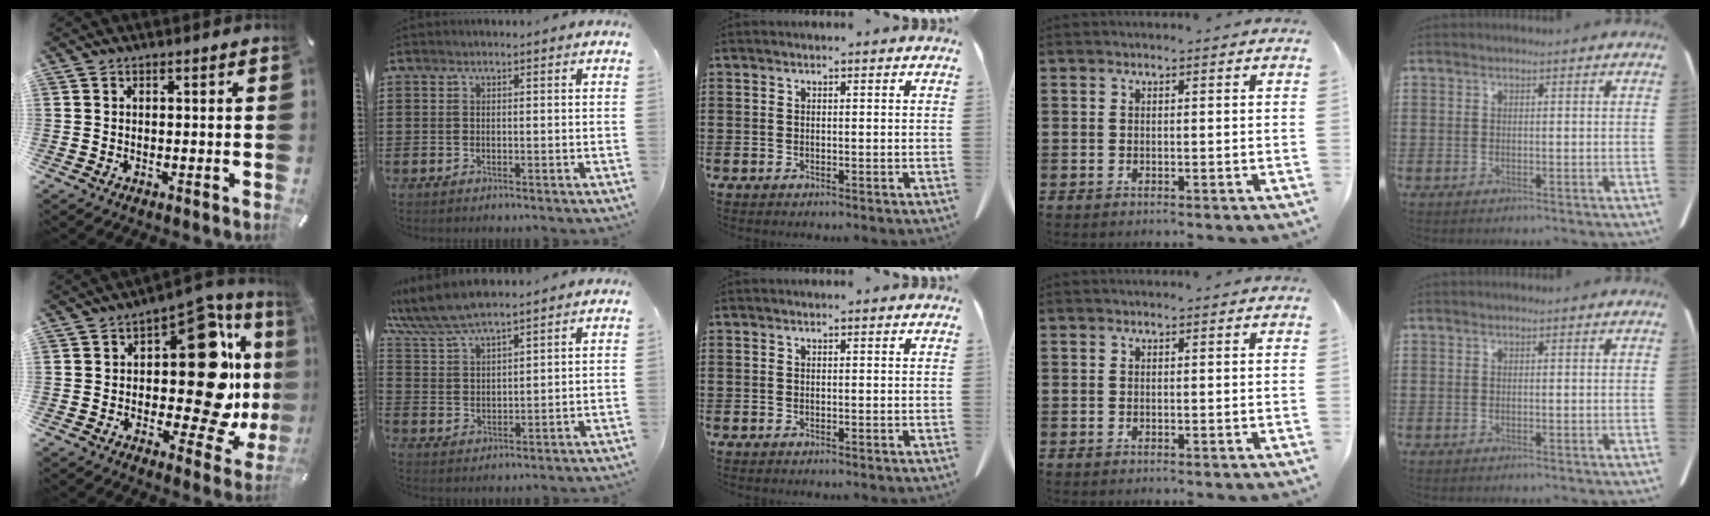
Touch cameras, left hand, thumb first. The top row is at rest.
{"thumb": {"total": 23.2, "force": [2.4, 11.7, 19.9], "torque": [-0.276, -0.027, 0.036]}, "index": {"total": 6.6, "force": [5.9, 1.2, 2.5], "torque": [-0.069, -0.016, 0.109]}}